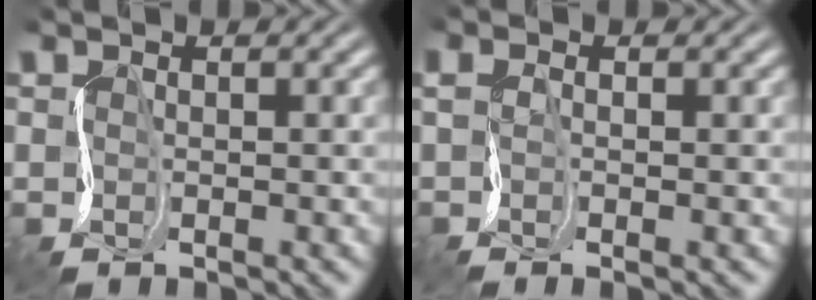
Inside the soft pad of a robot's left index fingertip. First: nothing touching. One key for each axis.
{"total": 1.2, "fx": 0.3, "fy": 0.3, "fz": 1.1, "tx": -0.028, "ty": 0.010, "tz": 0.007}